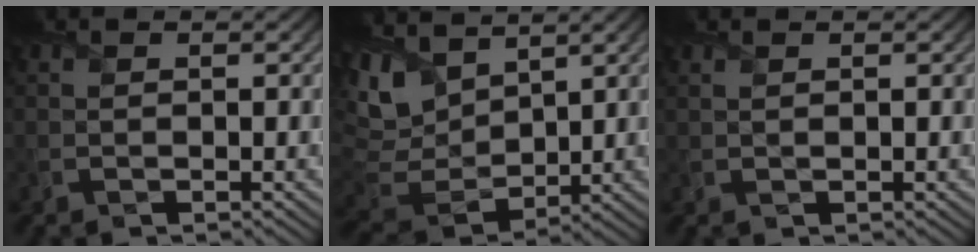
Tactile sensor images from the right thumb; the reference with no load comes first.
{"total": 11.9, "force": [6.0, 6.6, 7.9], "torque": [-0.227, 0.022, 0.118]}
{"total": 0.6, "force": [0.5, 0.0, 0.2], "torque": [-0.007, 0.003, 0.011]}